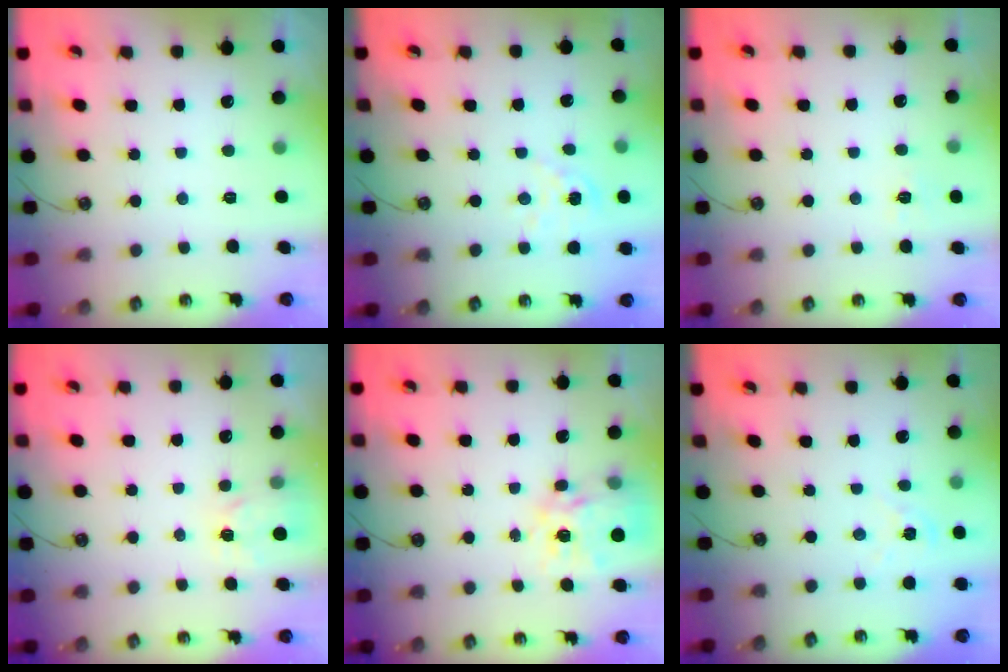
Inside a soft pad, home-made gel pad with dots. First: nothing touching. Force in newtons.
{"total": 2.9, "press": 2.9, "slide": 0.3}
{"total": 5.5, "press": 5.5, "slide": 0.6}
{"total": 5.2, "press": 5.2, "slide": 0.6}
{"total": 13.8, "press": 13.7, "slide": 1.4}
{"total": 3.9, "press": 3.9, "slide": 0.5}